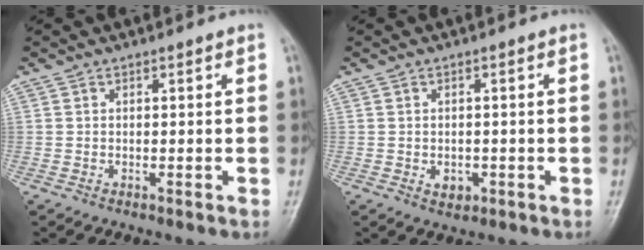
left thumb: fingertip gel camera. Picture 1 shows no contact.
{"total": 2.7, "force": [-0.9, 2.0, 1.6], "torque": [-0.014, 0.003, -0.008]}